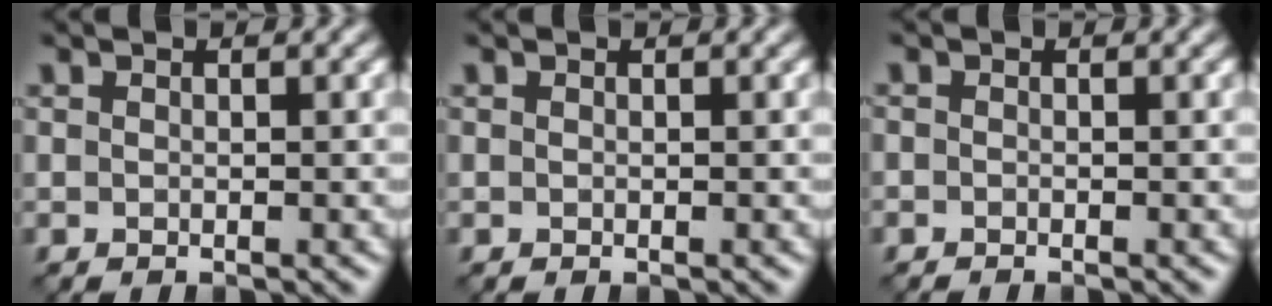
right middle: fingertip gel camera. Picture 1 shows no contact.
{"total": 0.0}
{"total": 0.6, "force": [-0.6, 0.1, 0.0], "torque": [0.001, -0.005, -0.012]}